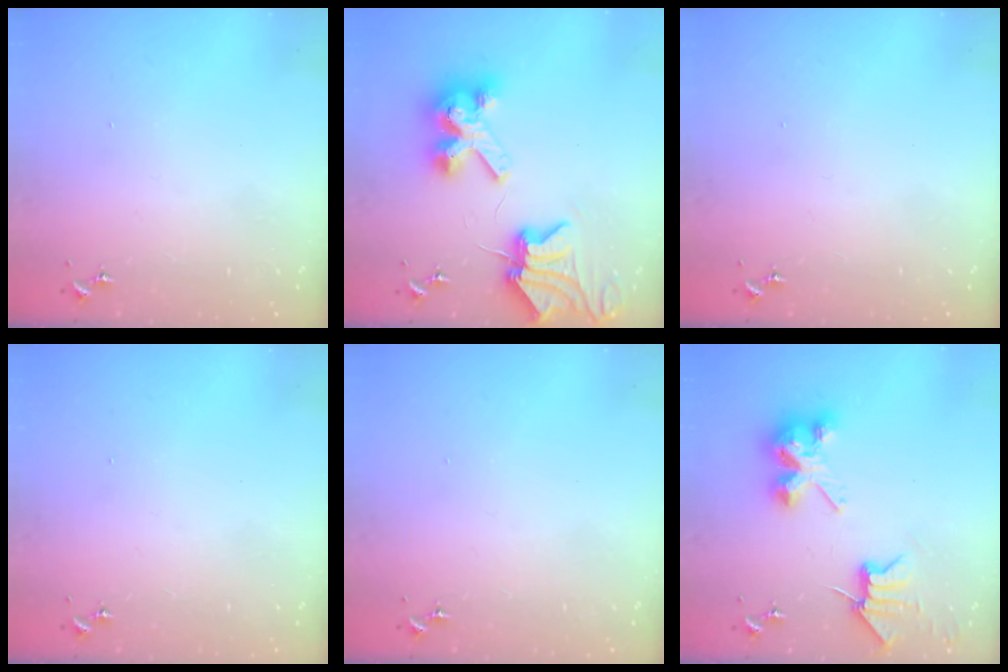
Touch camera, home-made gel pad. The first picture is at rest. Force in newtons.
{"total": 11.9, "press": 11.8, "slide": 1.5}
{"total": 0.0}
{"total": 0.0}
{"total": 0.0}
{"total": 7.8, "press": 7.8, "slide": 0.6}